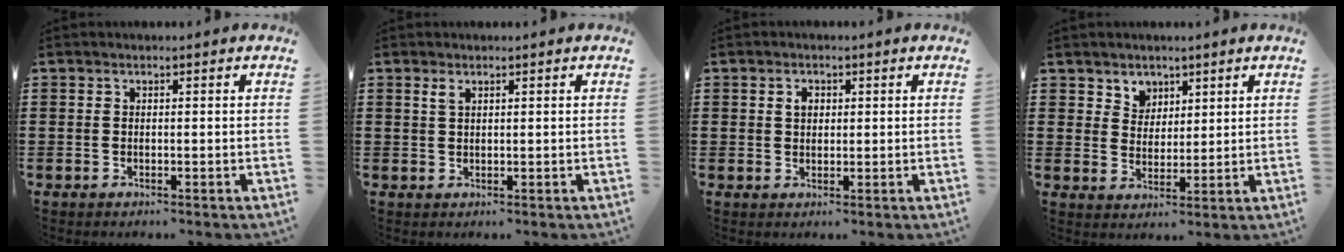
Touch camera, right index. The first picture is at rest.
{"total": 1.1, "force": [0.6, 0.4, 0.8], "torque": [-0.020, 0.000, 0.012]}
{"total": 1.8, "force": [0.6, 1.3, 1.1], "torque": [-0.027, 0.007, 0.010]}
{"total": 3.7, "force": [2.5, 2.7, -0.2], "torque": [-0.014, 0.005, 0.048]}